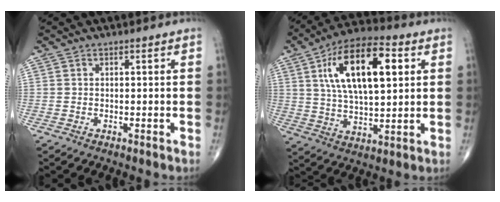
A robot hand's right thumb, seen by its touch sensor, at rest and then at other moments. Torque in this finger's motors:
{"motor_torque": [-0.40, 1.17, 1.50, 0.19, 0.53]}